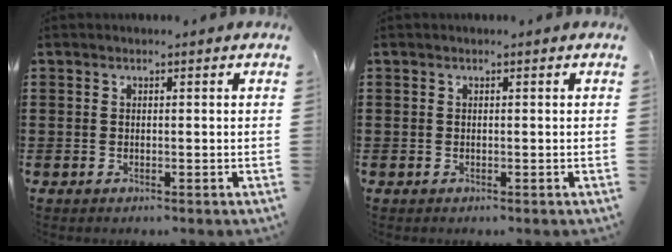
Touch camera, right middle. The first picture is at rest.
{"total": 0.0}